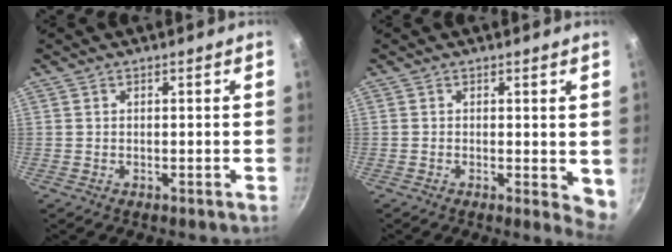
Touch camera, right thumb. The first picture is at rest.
{"total": 4.0, "force": [0.2, 1.8, 3.5], "torque": [-0.042, -0.010, 0.001]}